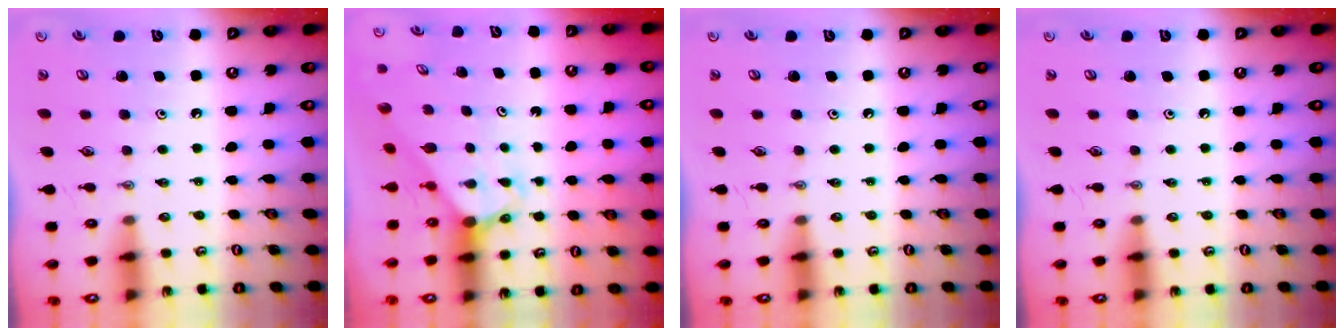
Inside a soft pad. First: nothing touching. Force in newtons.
{"total": 2.7, "press": 2.7, "slide": 0.1}
{"total": 0.0}
{"total": 0.0}